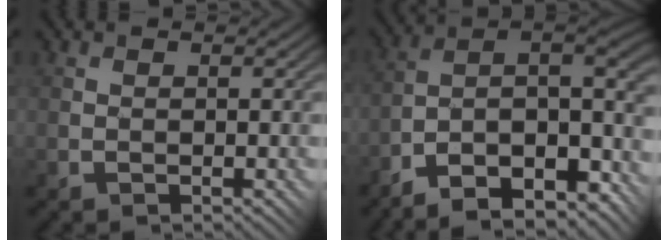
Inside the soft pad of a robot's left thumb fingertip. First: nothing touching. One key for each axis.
{"total": 14.5, "fx": -9.3, "fy": 5.3, "fz": 9.9, "tx": -0.176, "ty": -0.007, "tz": -0.143}